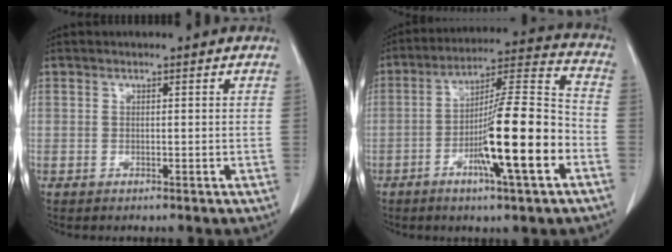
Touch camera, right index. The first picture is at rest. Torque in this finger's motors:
{"motor_torque": [2.14, 0.00, 1.05, 0.21]}